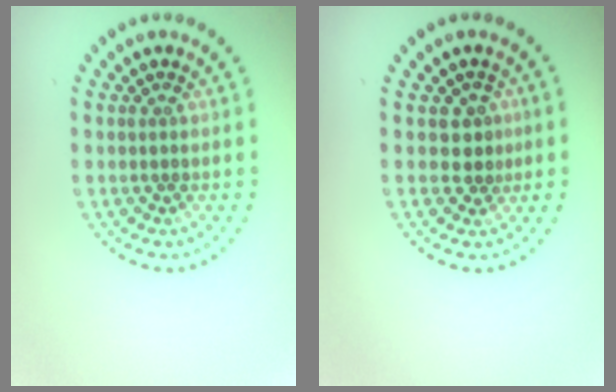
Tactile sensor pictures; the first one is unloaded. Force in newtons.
{"total": 1.8, "press": 1.5, "slide": 0.9}